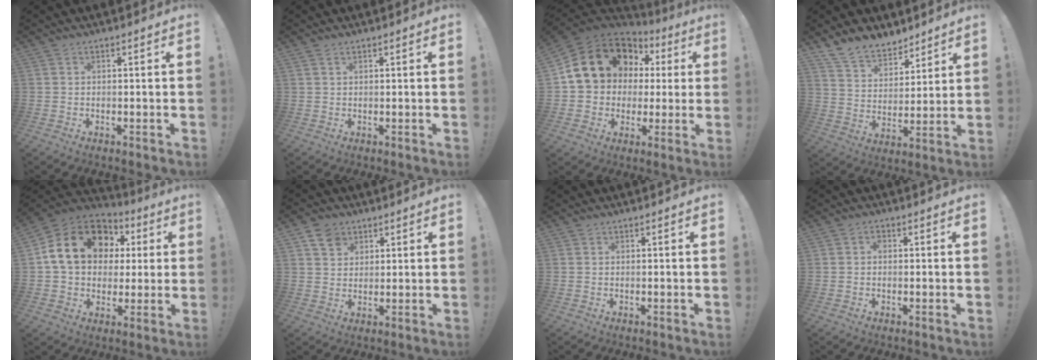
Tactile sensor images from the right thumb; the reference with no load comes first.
{"total": 0.8, "force": [0.6, 0.4, 0.4], "torque": [-0.007, -0.001, 0.012]}
{"total": 17.7, "force": [6.4, 14.2, 8.3], "torque": [-0.126, -0.027, 0.146]}
{"total": 11.4, "force": [9.5, 5.6, 2.9], "torque": [-0.058, -0.073, 0.184]}
{"total": 19.0, "force": [5.9, 14.2, 11.2], "torque": [-0.176, -0.011, 0.116]}
{"total": 5.8, "force": [3.6, 4.2, 1.5], "torque": [-0.017, -0.016, 0.067]}
{"total": 0.0}
{"total": 1.0, "force": [-0.3, 0.9, 0.5], "torque": [-0.003, 0.002, -0.008]}